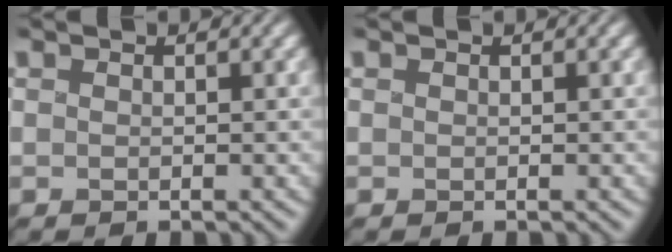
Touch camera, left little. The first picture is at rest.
{"total": 0.0}